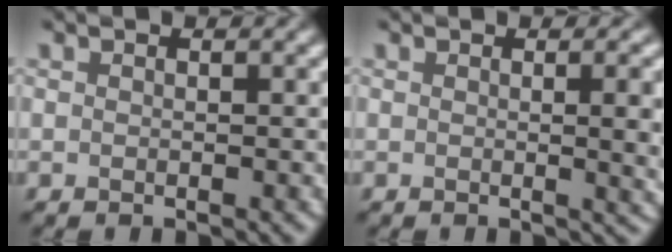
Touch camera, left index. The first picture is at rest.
{"total": 4.8, "force": [0.2, 1.7, 4.5], "torque": [-0.036, 0.003, 0.004]}